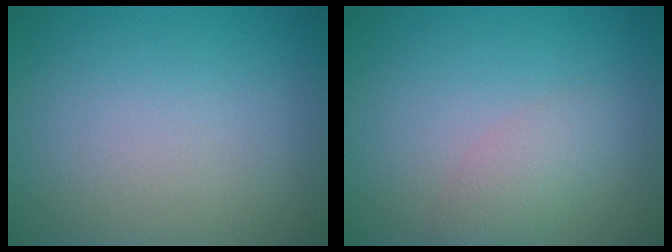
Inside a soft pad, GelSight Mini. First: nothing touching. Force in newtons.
{"total": 2.1, "press": 2.1, "slide": 0.1}